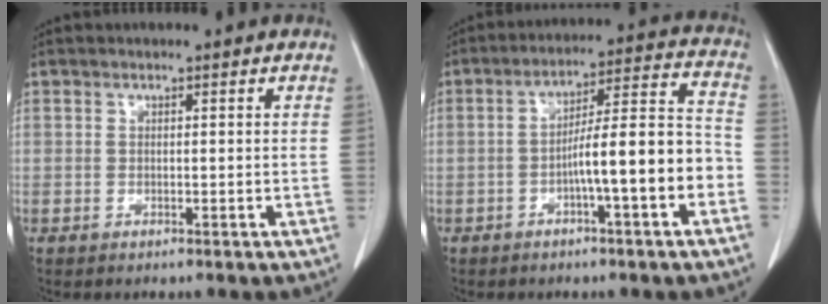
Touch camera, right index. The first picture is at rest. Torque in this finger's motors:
{"motor_torque": [1.60, -0.54, 0.60, 0.11]}